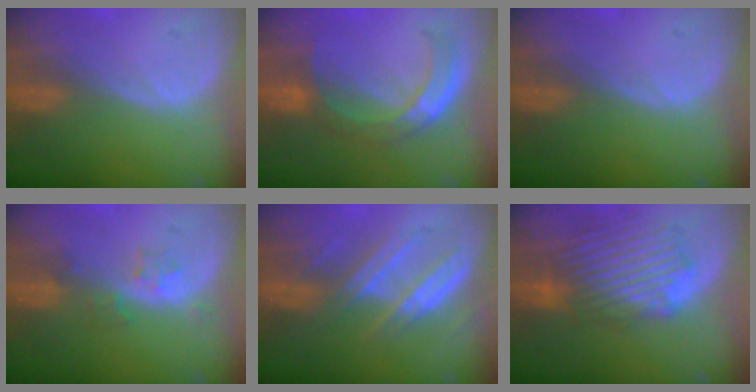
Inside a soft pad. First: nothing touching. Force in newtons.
{"total": 8.0, "press": 6.8, "slide": 4.1}
{"total": 0.0}
{"total": 2.6, "press": 2.6, "slide": 0.2}
{"total": 6.5, "press": 6.4, "slide": 1.1}
{"total": 8.7, "press": 8.6, "slide": 1.3}